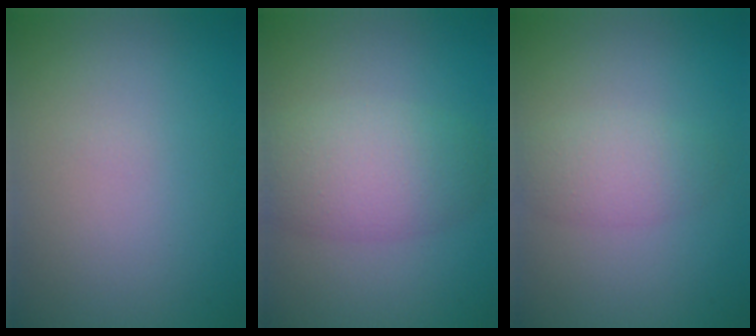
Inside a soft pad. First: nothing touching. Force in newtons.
{"total": 5.1, "press": 5.1, "slide": 0.1}
{"total": 2.4, "press": 2.4, "slide": 0.1}